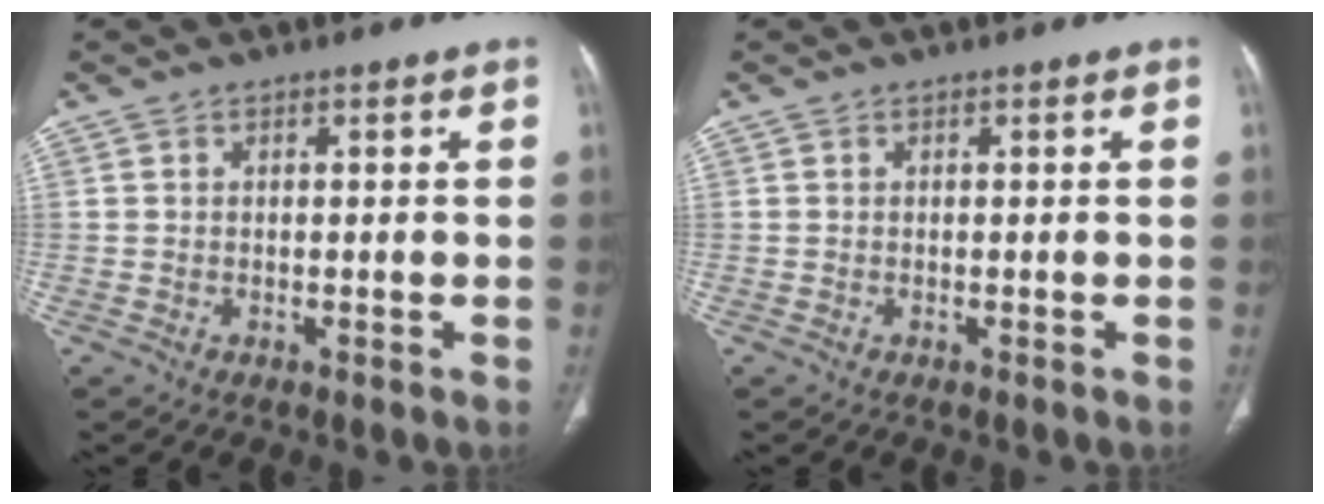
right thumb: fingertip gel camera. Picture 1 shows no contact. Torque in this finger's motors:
{"motor_torque": [0.04, 0.04, -0.05, 0.05, 0.01]}